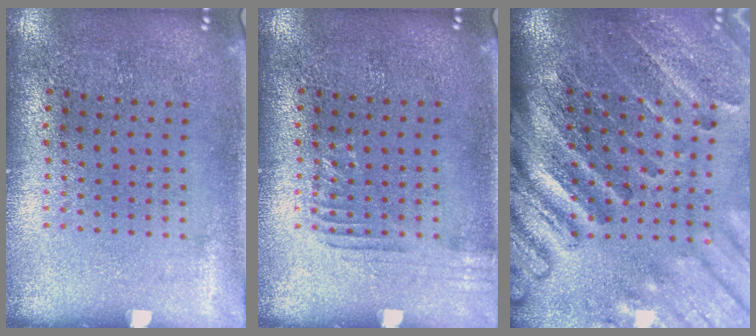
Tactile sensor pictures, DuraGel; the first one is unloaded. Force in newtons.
{"total": 1.2, "press": 1.2, "slide": 0.3}
{"total": 4.3, "press": 3.2, "slide": 2.8}